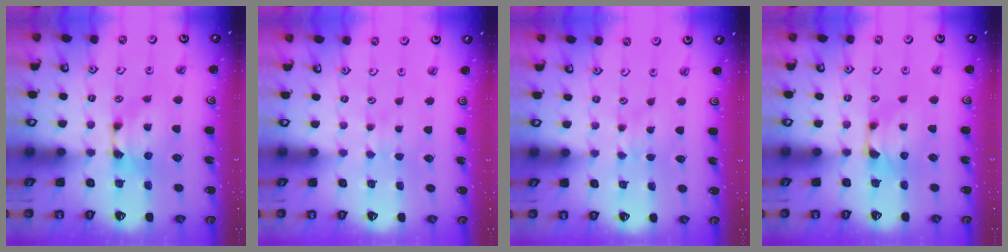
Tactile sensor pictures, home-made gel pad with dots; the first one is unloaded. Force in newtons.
{"total": 2.8, "press": 2.7, "slide": 0.4}
{"total": 2.9, "press": 2.8, "slide": 0.6}
{"total": 0.0}